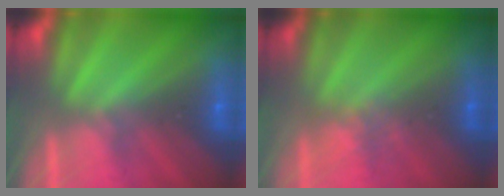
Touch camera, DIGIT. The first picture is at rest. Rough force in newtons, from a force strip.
{"total": 2.4}